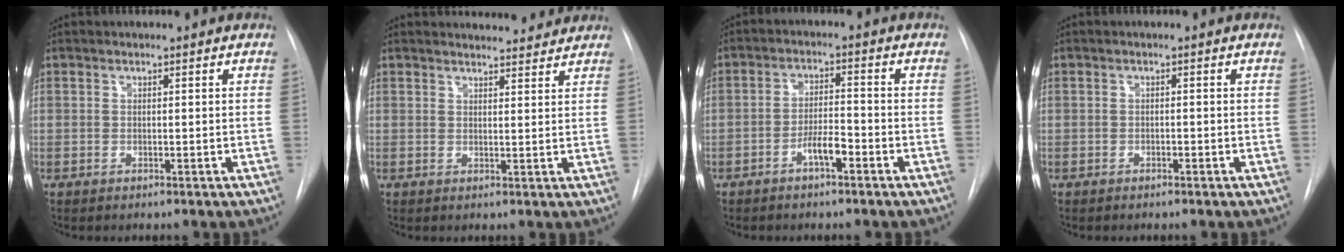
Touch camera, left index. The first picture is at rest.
{"total": 3.5, "force": [3.4, 0.7, 0.6], "torque": [-0.007, 0.008, 0.032]}
{"total": 4.8, "force": [-3.9, 0.6, 2.7], "torque": [-0.049, 0.003, -0.066]}
{"total": 1.9, "force": [-1.9, -0.1, -0.1], "torque": [0.001, -0.004, -0.032]}